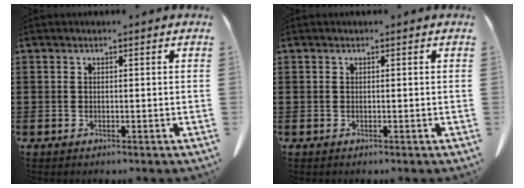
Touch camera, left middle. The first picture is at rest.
{"total": 0.0}